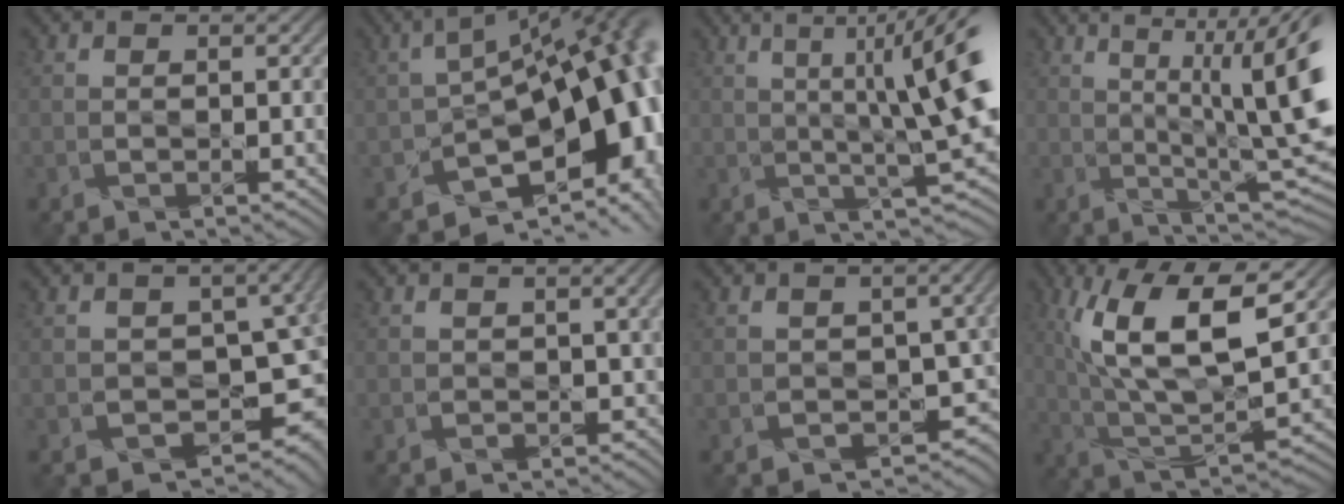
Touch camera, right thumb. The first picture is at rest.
{"total": 15.5, "force": [-4.7, 8.4, 12.2], "torque": [-0.151, -0.020, -0.064]}
{"total": 12.2, "force": [2.4, 2.6, 11.7], "torque": [-0.153, 0.011, 0.049]}
{"total": 14.5, "force": [3.0, 4.0, 13.6], "torque": [-0.177, 0.020, 0.057]}
{"total": 7.6, "force": [-1.0, 6.2, 4.4], "torque": [-0.045, -0.036, -0.003]}
{"total": 0.9, "force": [-0.1, 0.8, -0.4], "torque": [0.013, -0.006, 0.005]}
{"total": 4.0, "force": [-0.6, 3.4, 2.2], "torque": [-0.032, -0.023, 0.000]}
{"total": 13.8, "force": [4.5, 5.2, 12.0], "torque": [-0.247, -0.004, 0.091]}